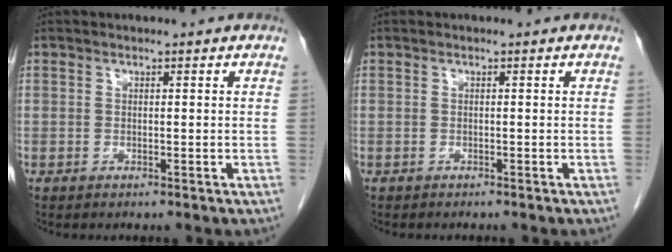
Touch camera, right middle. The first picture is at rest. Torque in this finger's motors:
{"motor_torque": [0.81, -0.65, 0.03, 0.01]}